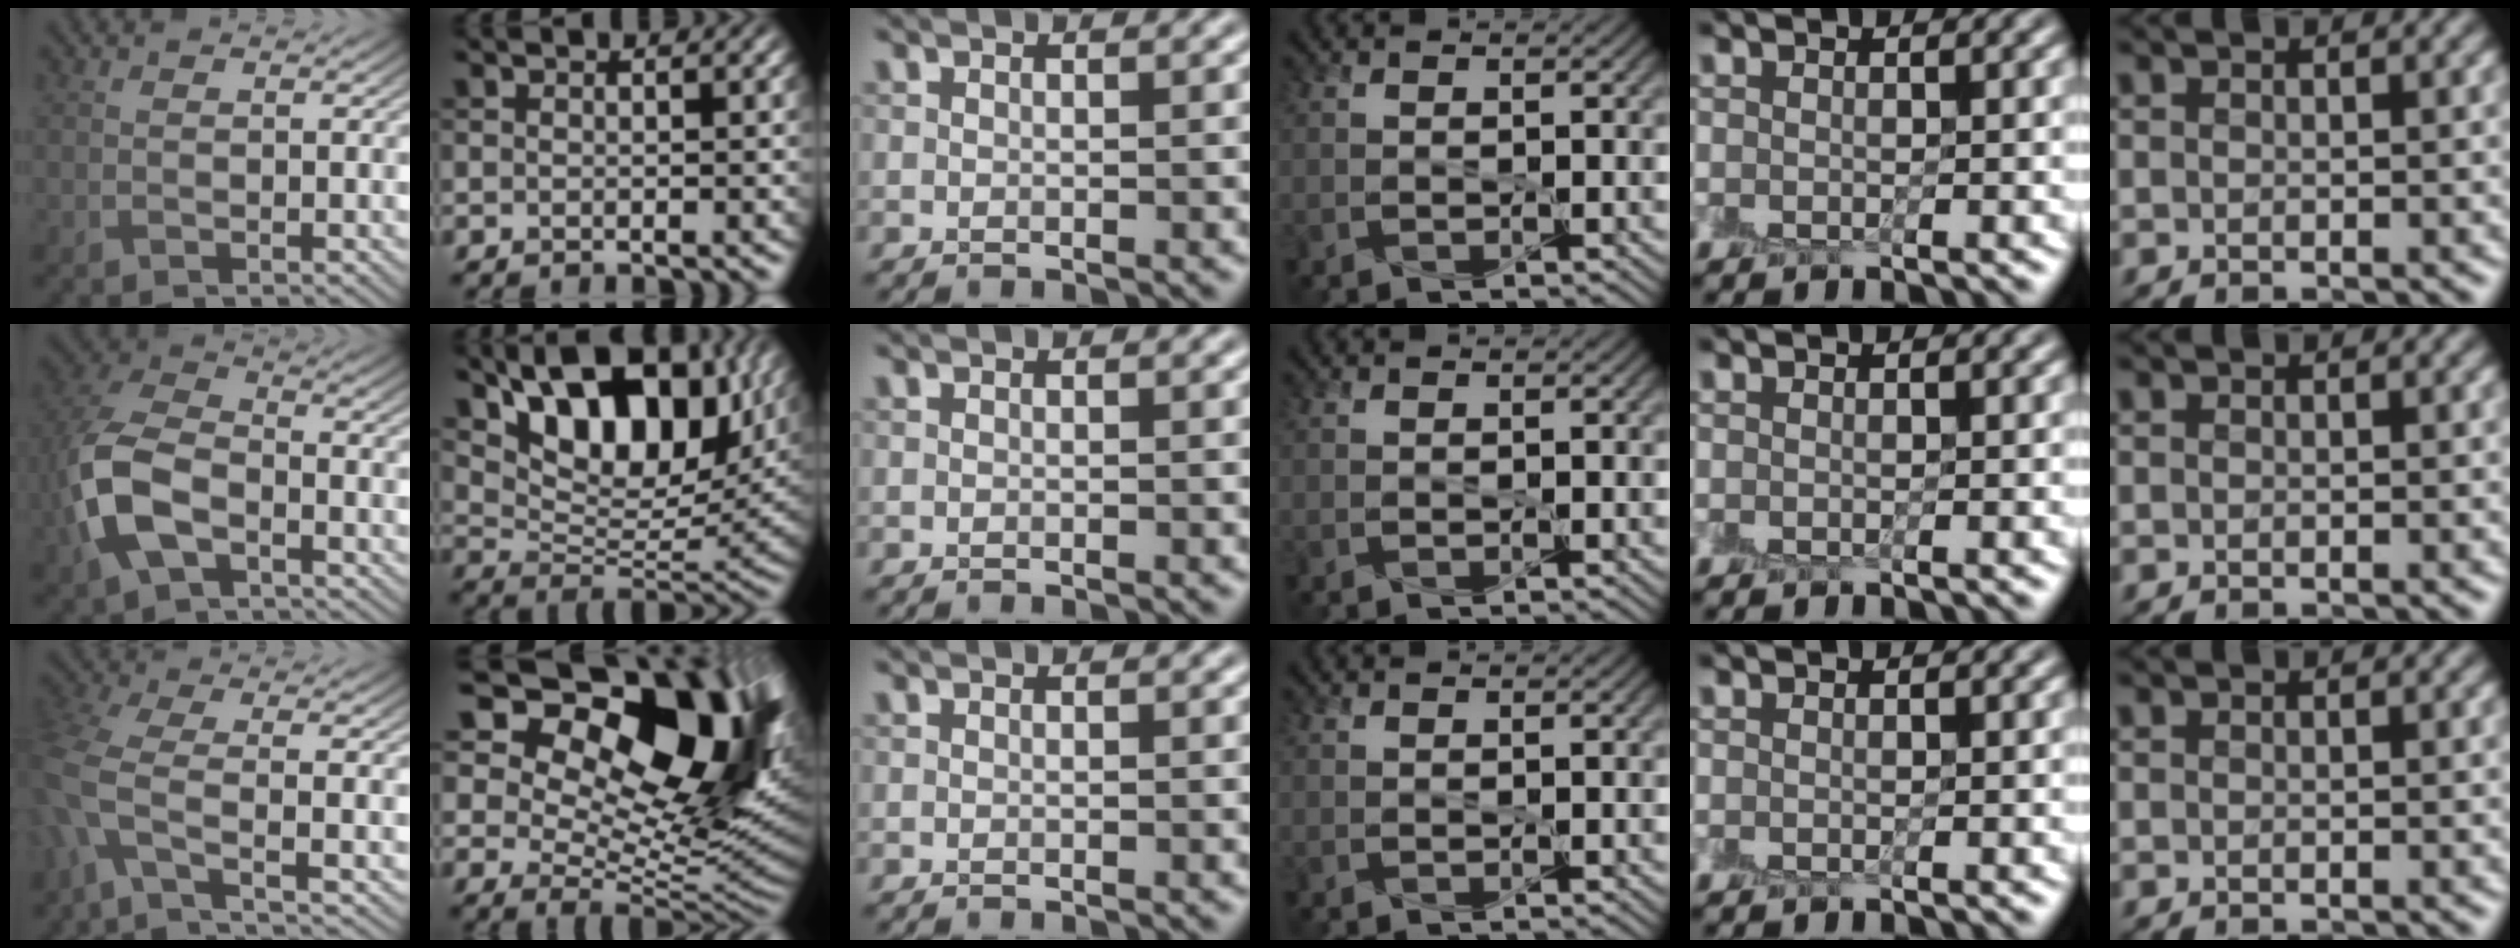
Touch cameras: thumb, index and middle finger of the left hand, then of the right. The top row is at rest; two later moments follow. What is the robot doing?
{"motion": "peel", "object": "lint roller sheet"}